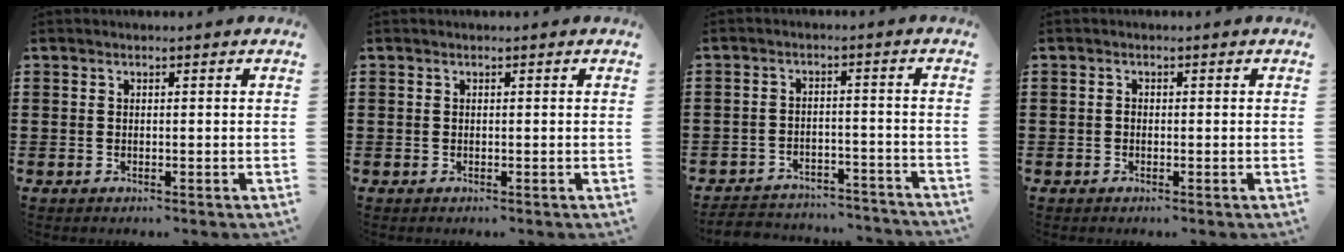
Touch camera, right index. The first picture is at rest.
{"total": 0.0}
{"total": 3.5, "force": [-3.4, 0.6, 0.2], "torque": [-0.008, 0.007, -0.072]}
{"total": 0.7, "force": [-0.4, 0.5, 0.4], "torque": [-0.009, 0.000, -0.007]}